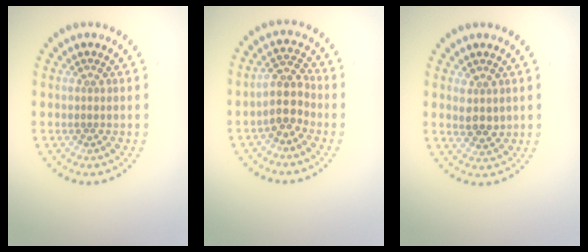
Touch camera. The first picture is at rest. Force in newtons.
{"total": 3.0, "press": 2.6, "slide": 1.4}
{"total": 1.9, "press": 1.8, "slide": 0.6}